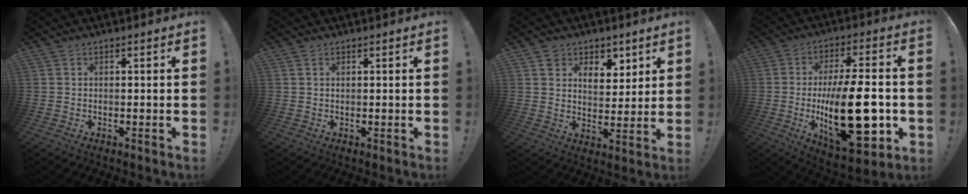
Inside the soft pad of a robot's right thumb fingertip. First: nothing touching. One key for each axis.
{"total": 0.7, "fx": 0.3, "fy": 0.5, "fz": 0.4, "tx": -0.009, "ty": 0.003, "tz": 0.007}
{"total": 7.7, "fx": 4.9, "fy": 5.7, "fz": 1.7, "tx": -0.026, "ty": -0.033, "tz": 0.095}
{"total": 26.7, "fx": -3.6, "fy": 11.4, "fz": 23.9, "tx": -0.406, "ty": 0.001, "tz": -0.049}